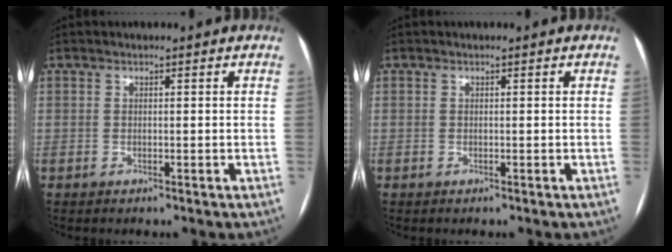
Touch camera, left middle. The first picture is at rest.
{"total": 0.0}